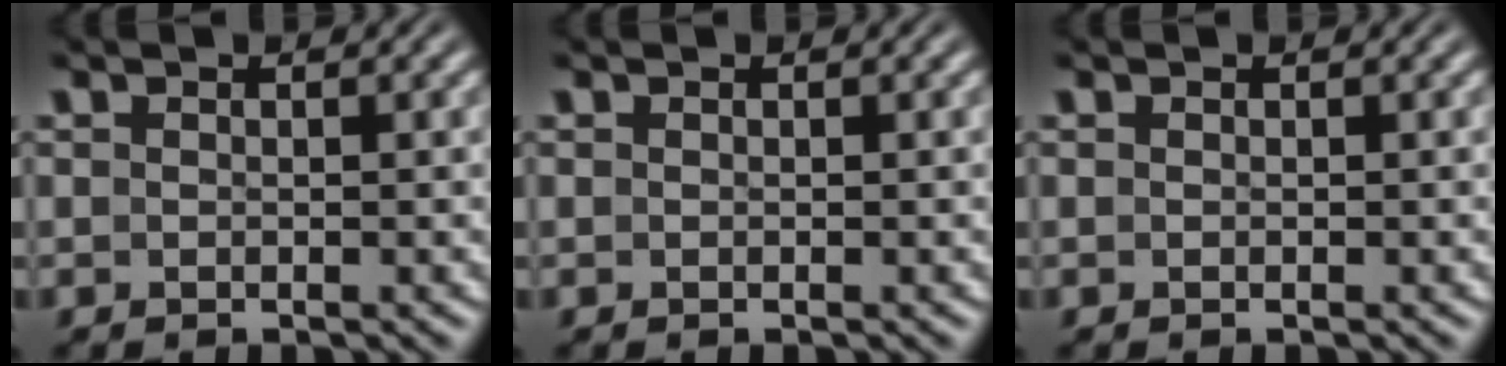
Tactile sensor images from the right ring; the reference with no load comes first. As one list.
[{"total": 0.0}, {"total": 0.0}]